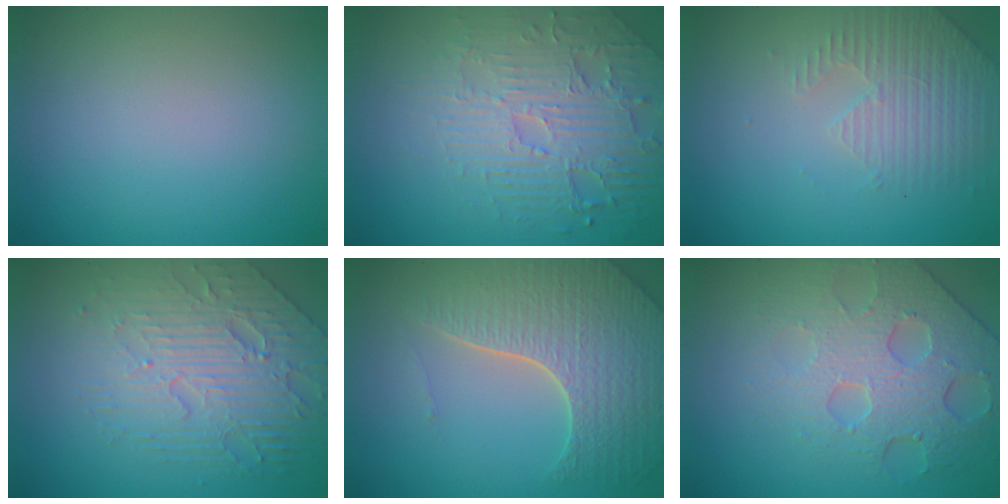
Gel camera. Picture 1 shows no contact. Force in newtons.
{"total": 4.4, "press": 4.1, "slide": 1.6}
{"total": 3.5, "press": 3.4, "slide": 0.9}
{"total": 6.7, "press": 4.9, "slide": 4.5}
{"total": 7.3, "press": 5.3, "slide": 5.0}
{"total": 5.2, "press": 4.6, "slide": 2.3}